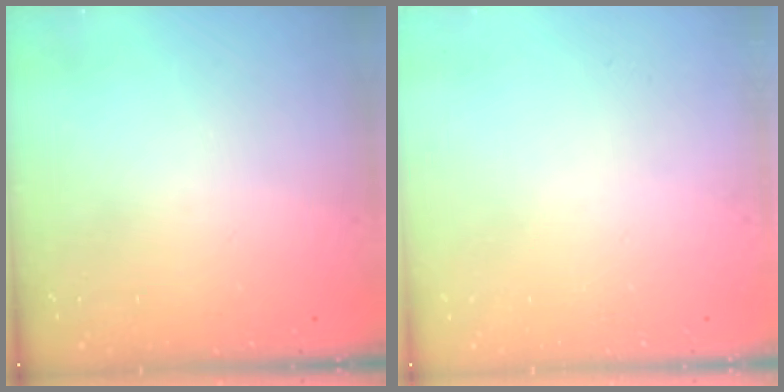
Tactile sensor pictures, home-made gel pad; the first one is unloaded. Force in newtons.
{"total": 0.0}